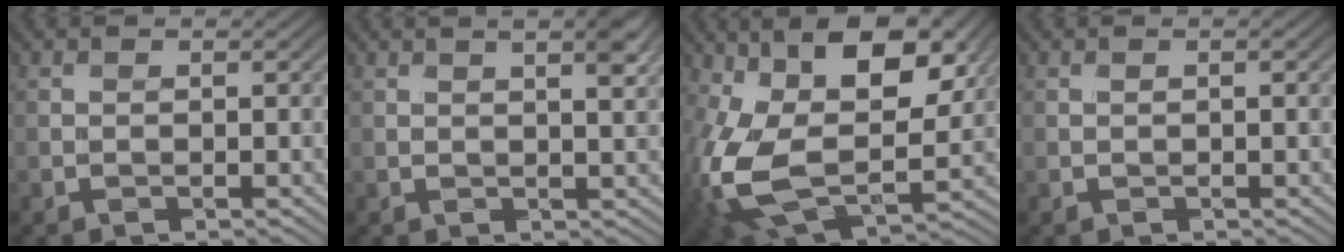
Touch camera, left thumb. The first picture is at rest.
{"total": 2.9, "force": [1.9, 0.2, 2.1], "torque": [-0.036, 0.001, 0.033]}
{"total": 15.8, "force": [2.6, 9.5, 12.3], "torque": [-0.276, -0.010, 0.044]}
{"total": 0.7, "force": [0.1, 0.1, 0.7], "torque": [-0.015, 0.001, 0.000]}